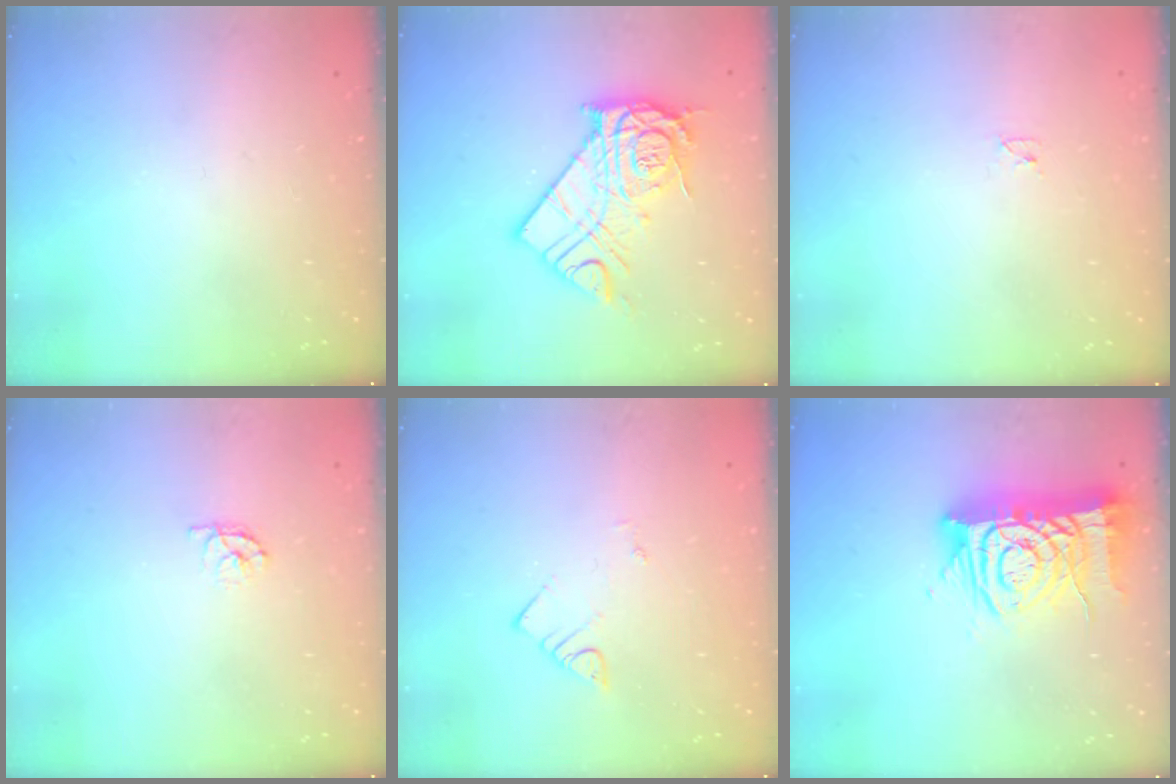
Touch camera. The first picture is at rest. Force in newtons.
{"total": 14.2, "press": 14.2, "slide": 1.0}
{"total": 2.3, "press": 2.2, "slide": 0.4}
{"total": 4.5, "press": 4.5, "slide": 0.3}
{"total": 2.8, "press": 2.8, "slide": 0.2}
{"total": 17.8, "press": 17.7, "slide": 2.0}